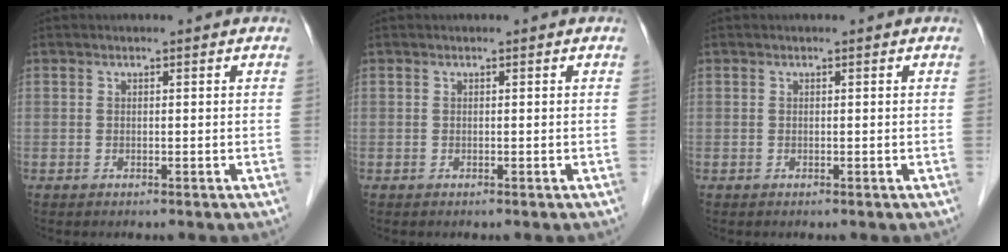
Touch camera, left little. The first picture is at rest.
{"total": 0.0}
{"total": 0.0}